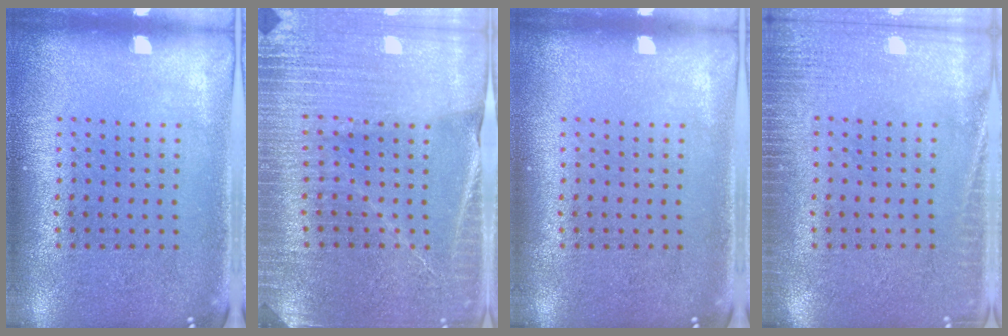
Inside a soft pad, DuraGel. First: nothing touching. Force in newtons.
{"total": 3.7, "press": 3.5, "slide": 1.0}
{"total": 0.0}
{"total": 2.7, "press": 2.7, "slide": 0.5}